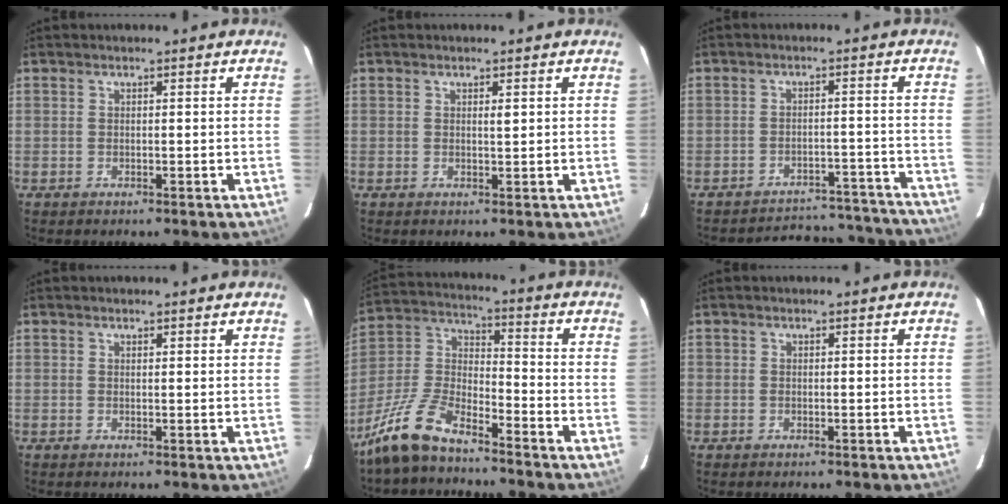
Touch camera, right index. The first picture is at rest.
{"total": 0.8, "force": [0.3, 0.1, 0.7], "torque": [-0.016, -0.002, 0.005]}
{"total": 15.8, "force": [-15.4, 3.0, 1.5], "torque": [-0.018, 0.016, -0.180]}
{"total": 1.0, "force": [1.0, 0.1, 0.3], "torque": [-0.008, 0.003, 0.012]}
{"total": 10.8, "force": [-8.8, 2.8, 5.8], "torque": [-0.138, 0.005, -0.175]}
{"total": 0.0}